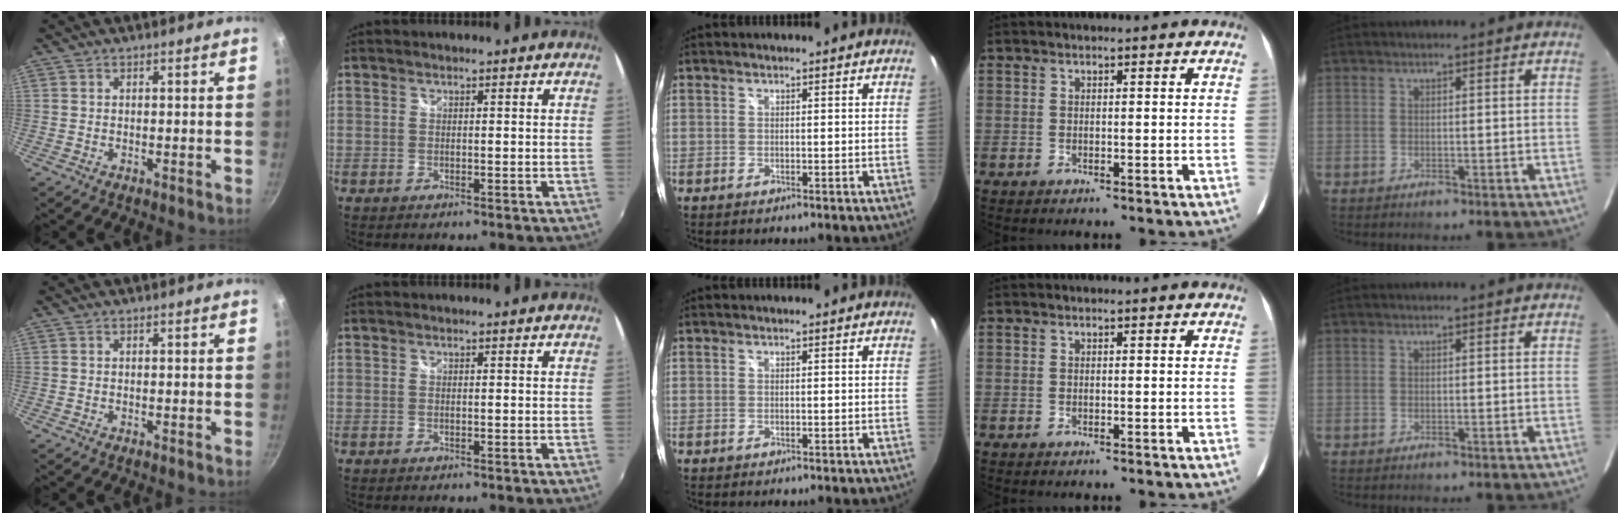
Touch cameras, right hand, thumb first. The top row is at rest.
{}